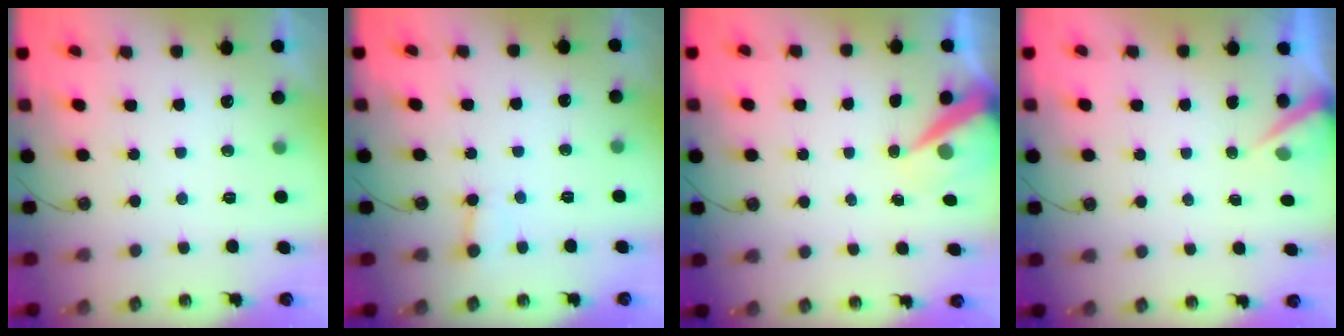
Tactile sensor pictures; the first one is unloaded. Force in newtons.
{"total": 3.1, "press": 3.1, "slide": 0.2}
{"total": 7.0, "press": 7.0, "slide": 0.2}
{"total": 3.5, "press": 3.5, "slide": 0.2}